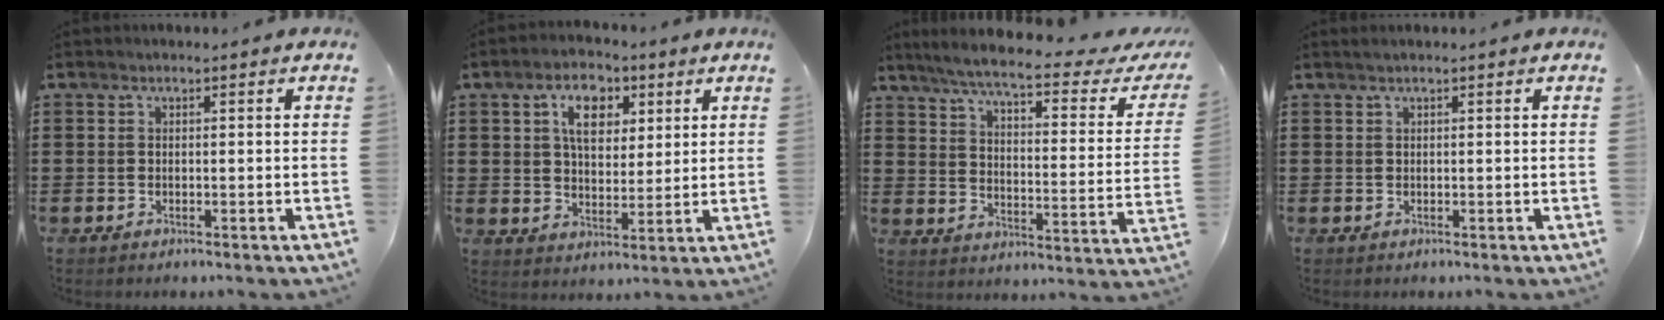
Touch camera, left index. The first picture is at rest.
{"total": 7.2, "force": [3.5, 4.2, 4.7], "torque": [-0.080, 0.002, 0.056]}
{"total": 6.8, "force": [5.3, -0.3, 4.2], "torque": [-0.104, -0.036, 0.085]}
{"total": 0.7, "force": [0.5, -0.1, 0.5], "torque": [-0.008, 0.000, 0.009]}